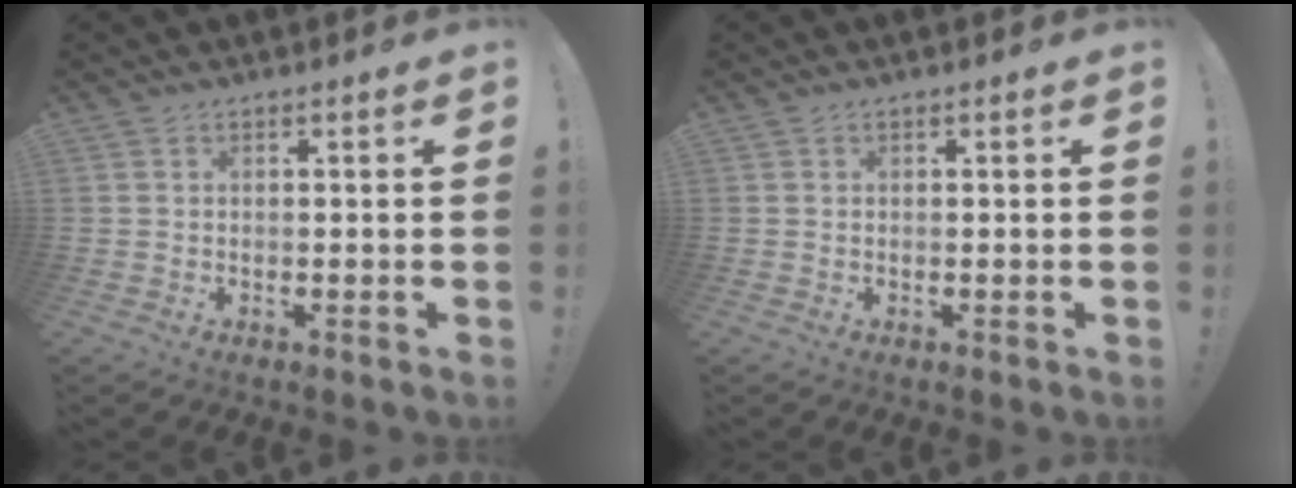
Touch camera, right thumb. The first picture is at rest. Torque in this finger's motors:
{"motor_torque": [0.11, -0.38, -0.07, -0.02, 0.00]}